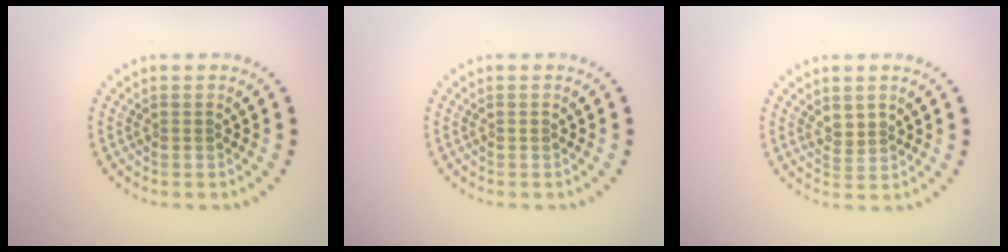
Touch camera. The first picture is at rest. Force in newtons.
{"total": 0.0}
{"total": 1.5, "press": 1.2, "slide": 0.8}